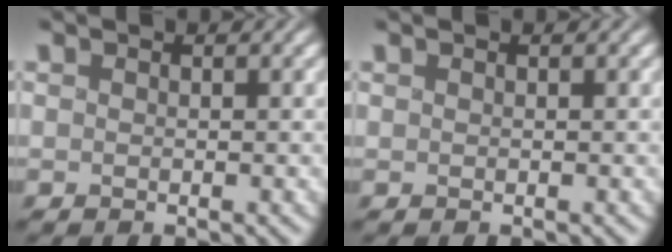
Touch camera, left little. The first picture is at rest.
{"total": 0.0}